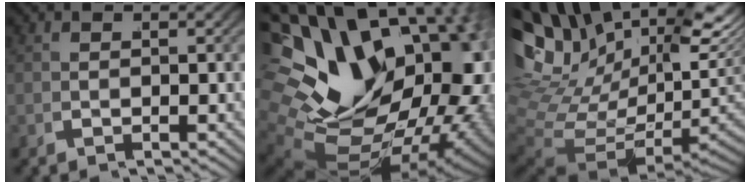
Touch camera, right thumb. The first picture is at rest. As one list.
[{"total": 27.6, "force": [-1.4, 18.9, 20.1], "torque": [-0.351, -0.046, -0.007]}, {"total": 16.1, "force": [2.0, 11.0, 11.6], "torque": [-0.229, -0.027, 0.041]}]